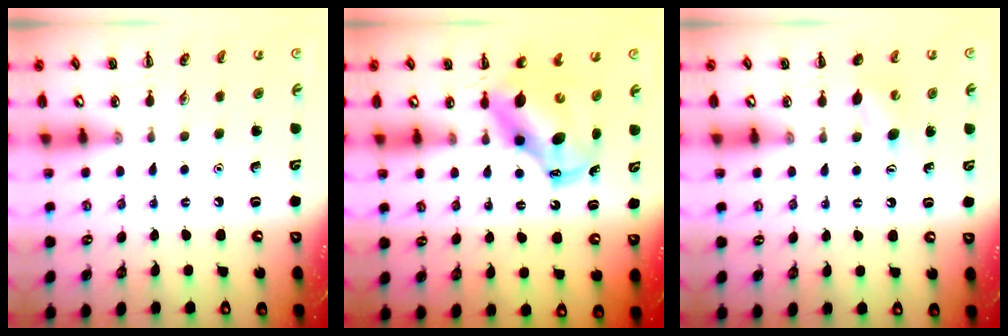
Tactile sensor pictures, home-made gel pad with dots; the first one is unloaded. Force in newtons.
{"total": 7.4, "press": 7.2, "slide": 1.7}
{"total": 4.9, "press": 4.8, "slide": 0.9}